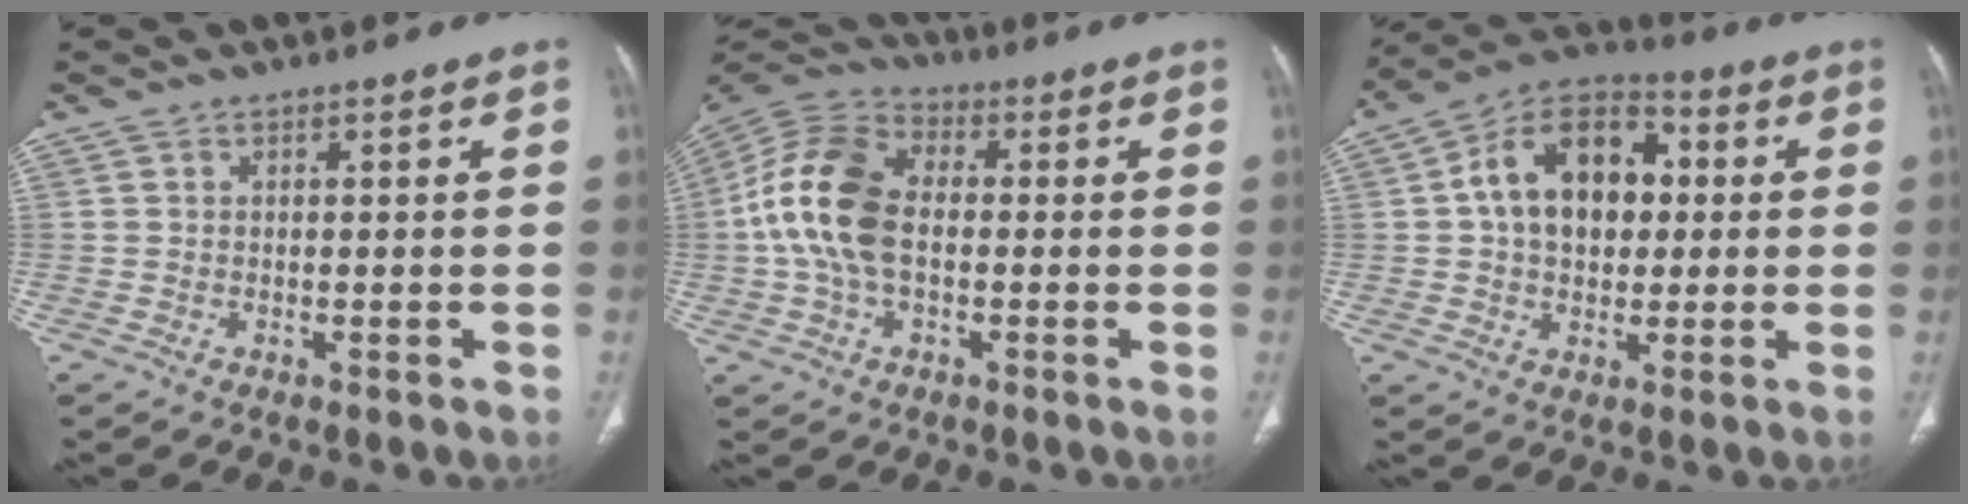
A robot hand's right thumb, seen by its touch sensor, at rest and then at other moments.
{"total": 14.4, "force": [-0.5, 9.2, 11.0], "torque": [-0.218, 0.032, -0.019]}
{"total": 16.1, "force": [2.1, 11.0, 11.5], "torque": [-0.149, 0.025, 0.023]}